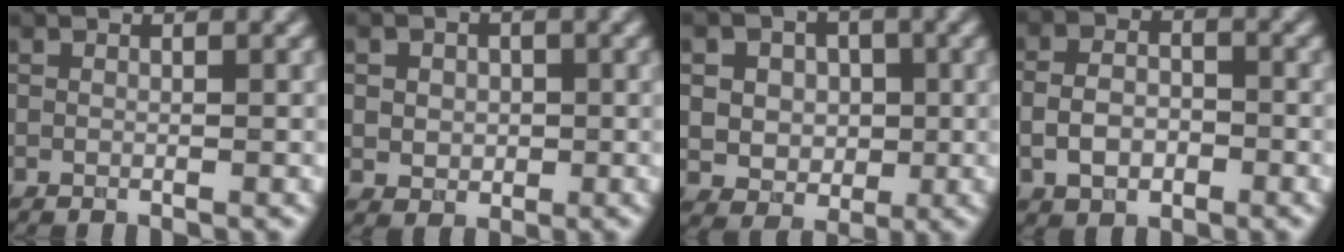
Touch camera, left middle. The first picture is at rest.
{"total": 2.7, "force": [0.4, 2.3, 1.4], "torque": [-0.019, 0.007, 0.001]}
{"total": 6.6, "force": [1.3, 5.7, 3.2], "torque": [-0.049, 0.023, 0.011]}
{"total": 3.5, "force": [-1.1, 2.4, 2.4], "torque": [-0.047, -0.001, -0.024]}